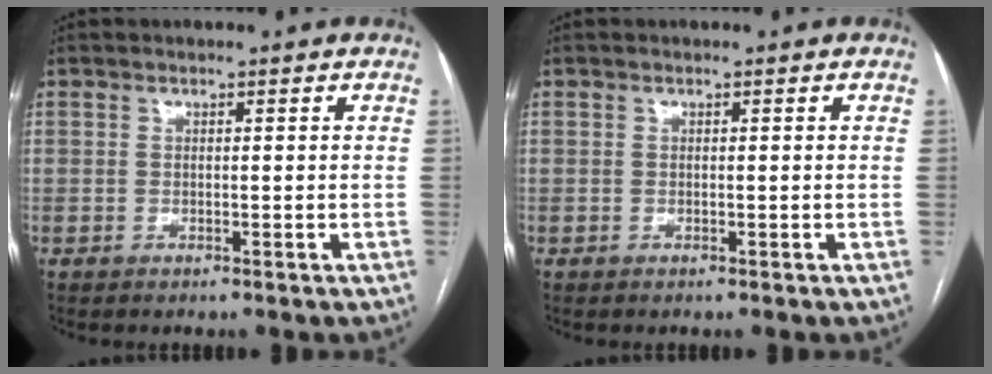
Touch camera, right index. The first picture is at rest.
{"total": 0.0}